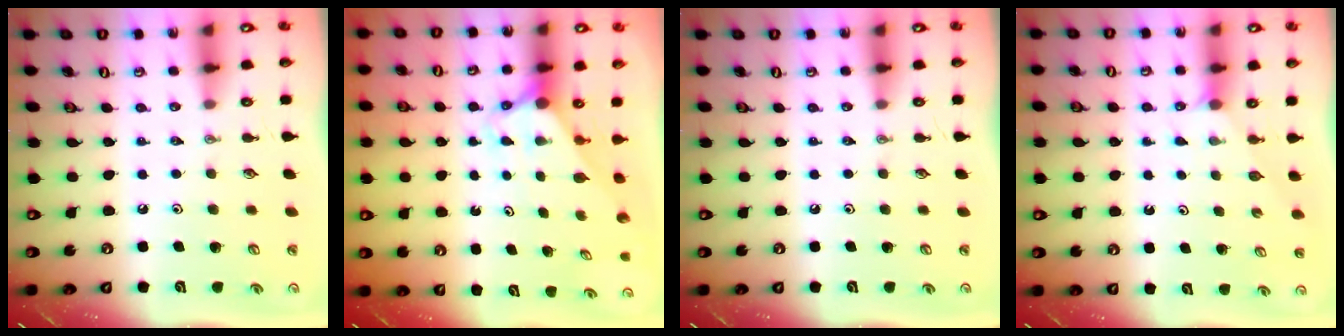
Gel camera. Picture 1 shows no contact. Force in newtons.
{"total": 2.8, "press": 2.8, "slide": 0.0}
{"total": 0.0}
{"total": 2.5, "press": 2.4, "slide": 0.4}